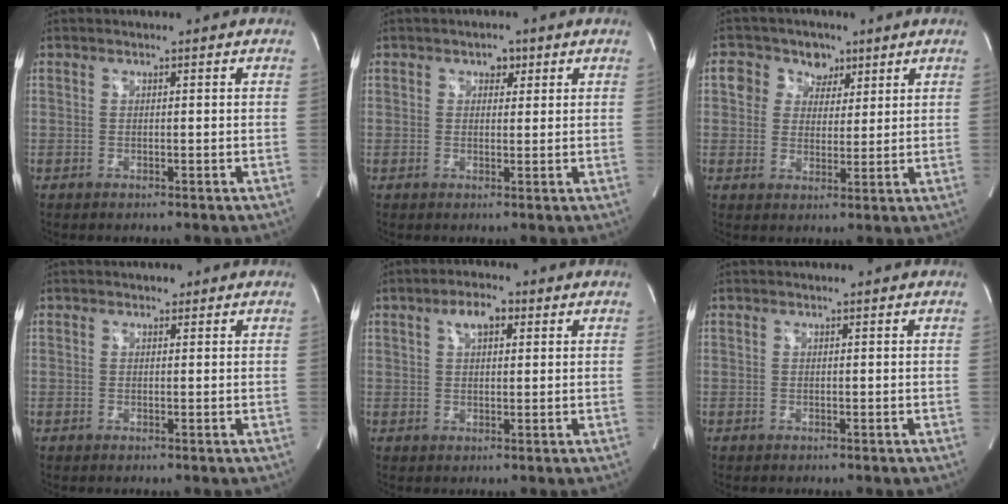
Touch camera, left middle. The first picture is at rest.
{"total": 2.0, "force": [1.0, 1.4, 1.0], "torque": [-0.013, 0.008, 0.014]}
{"total": 6.1, "force": [2.8, 5.2, 1.6], "torque": [-0.024, 0.023, 0.049]}
{"total": 0.8, "force": [0.5, 0.6, 0.2], "torque": [-0.001, 0.003, 0.005]}
{"total": 4.3, "force": [1.9, 1.9, 3.3], "torque": [-0.062, 0.016, 0.034]}
{"total": 0.0}